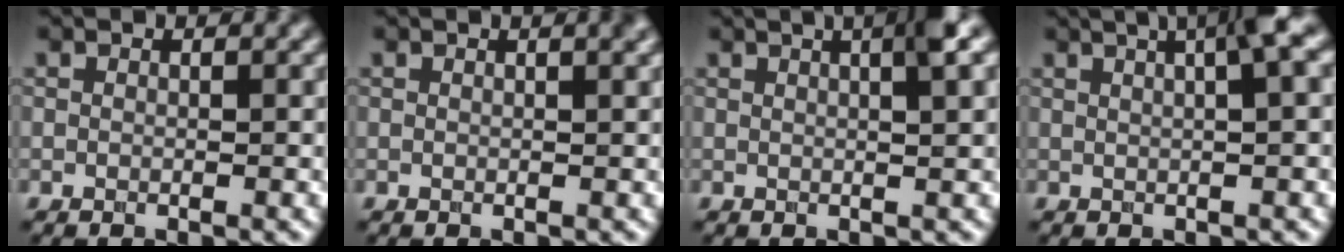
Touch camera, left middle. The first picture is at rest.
{"total": 1.5, "force": [0.8, 0.4, 1.1], "torque": [-0.009, 0.004, 0.004]}
{"total": 4.2, "force": [1.7, 1.0, 3.8], "torque": [-0.037, 0.014, 0.012]}
{"total": 5.3, "force": [2.1, 1.2, 4.7], "torque": [-0.050, 0.021, 0.020]}